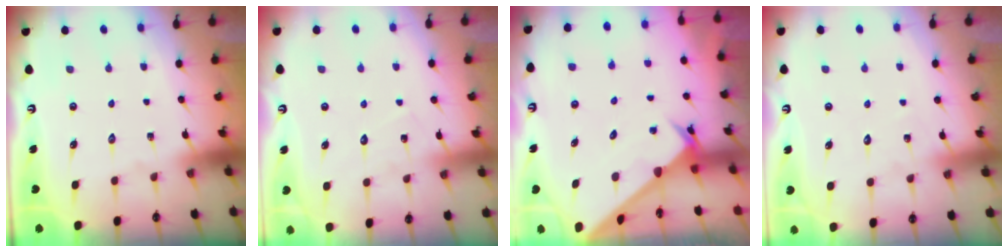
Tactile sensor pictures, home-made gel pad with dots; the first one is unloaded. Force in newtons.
{"total": 6.8, "press": 6.8, "slide": 0.4}
{"total": 2.6, "press": 2.6, "slide": 0.2}
{"total": 5.0, "press": 5.0, "slide": 0.5}